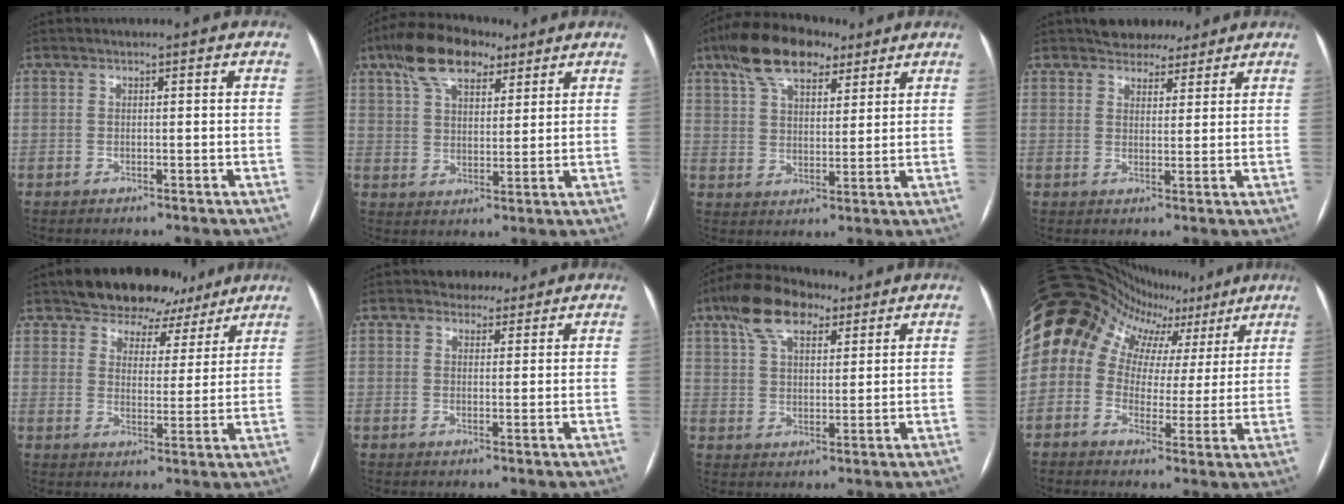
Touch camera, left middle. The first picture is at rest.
{"total": 11.2, "force": [7.2, 5.1, 6.9], "torque": [-0.130, 0.030, 0.130]}
{"total": 12.3, "force": [8.2, 5.3, 7.4], "torque": [-0.140, 0.033, 0.148]}
{"total": 6.3, "force": [5.4, 2.8, 1.7], "torque": [-0.018, 0.009, 0.080]}
{"total": 10.6, "force": [8.4, 5.8, 2.7], "torque": [-0.017, 0.016, 0.113]}
{"total": 3.2, "force": [2.7, 1.8, 0.2], "torque": [0.002, 0.005, 0.037]}
{"total": 10.3, "force": [6.5, 4.8, 6.5], "torque": [-0.126, 0.029, 0.116]}
{"total": 14.8, "force": [7.4, 11.3, 6.2], "torque": [-0.103, 0.068, 0.097]}